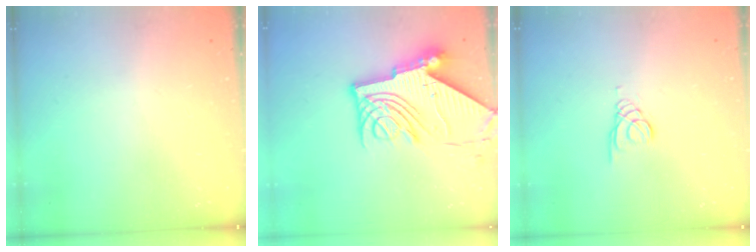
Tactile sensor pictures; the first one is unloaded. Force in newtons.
{"total": 15.5, "press": 15.4, "slide": 1.5}
{"total": 1.1, "press": 1.0, "slide": 0.1}